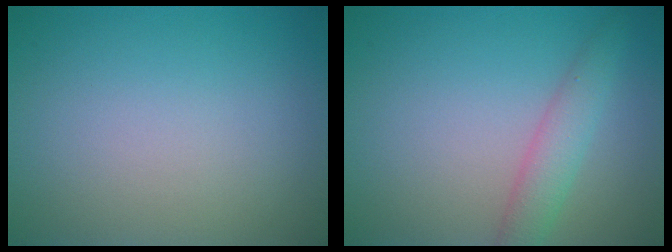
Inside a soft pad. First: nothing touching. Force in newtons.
{"total": 2.7, "press": 2.7, "slide": 0.2}